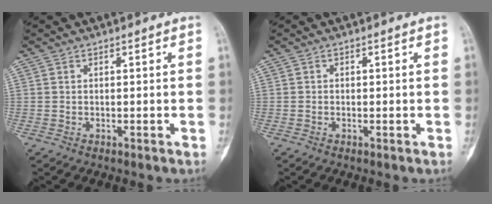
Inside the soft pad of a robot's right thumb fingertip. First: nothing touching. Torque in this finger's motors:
{"motor_torque": [-0.17, 0.08, 0.09, 0.08, 0.05]}